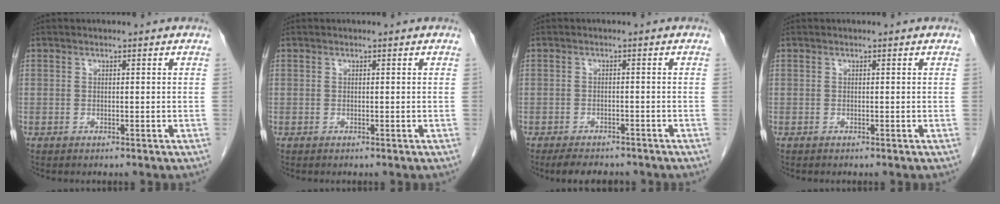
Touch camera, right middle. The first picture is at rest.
{"total": 0.0}
{"total": 6.3, "force": [-5.3, 2.4, 2.3], "torque": [-0.032, -0.004, -0.071]}
{"total": 0.0}